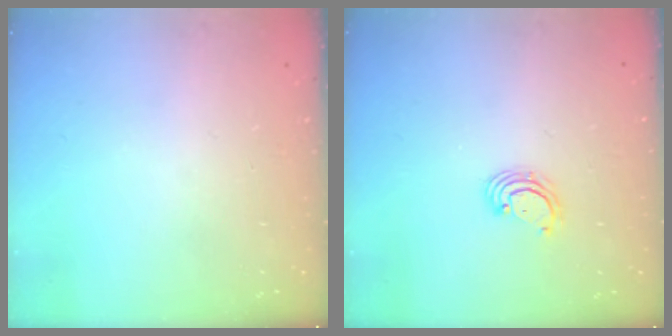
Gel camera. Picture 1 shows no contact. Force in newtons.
{"total": 2.4, "press": 2.4, "slide": 0.2}